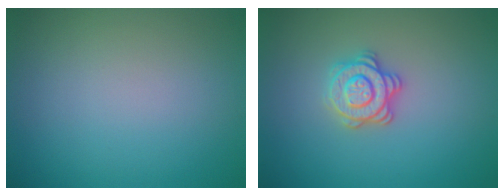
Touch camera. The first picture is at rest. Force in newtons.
{"total": 3.1, "press": 2.8, "slide": 1.3}